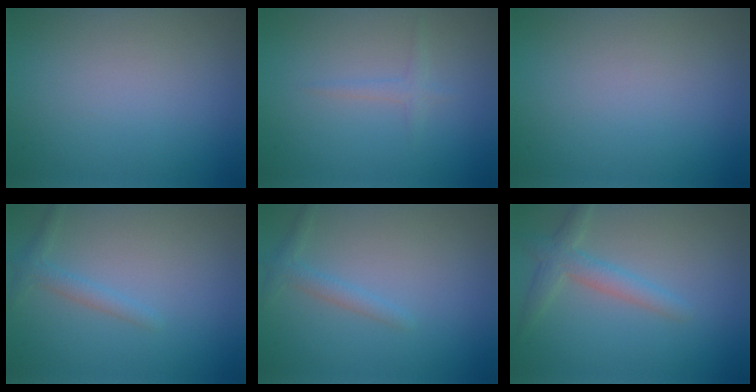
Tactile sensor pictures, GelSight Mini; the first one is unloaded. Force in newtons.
{"total": 1.1, "press": 1.1, "slide": 0.0}
{"total": 0.0}
{"total": 1.4, "press": 1.4, "slide": 0.1}
{"total": 1.4, "press": 1.4, "slide": 0.1}
{"total": 2.7, "press": 2.7, "slide": 0.3}